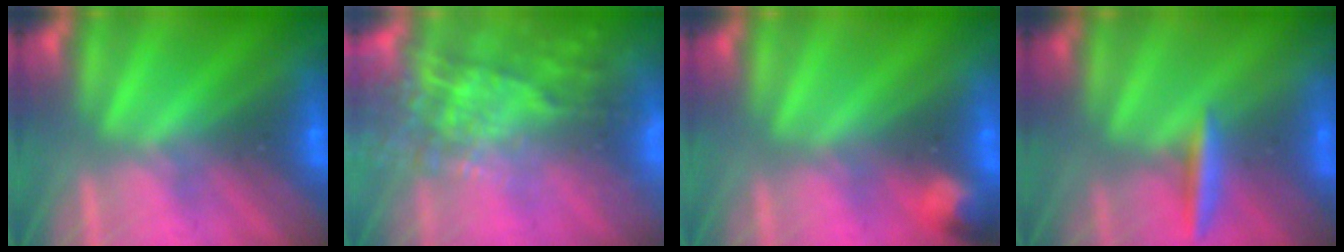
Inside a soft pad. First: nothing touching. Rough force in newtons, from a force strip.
{"total": 8.0}
{"total": 2.8}
{"total": 2.9}